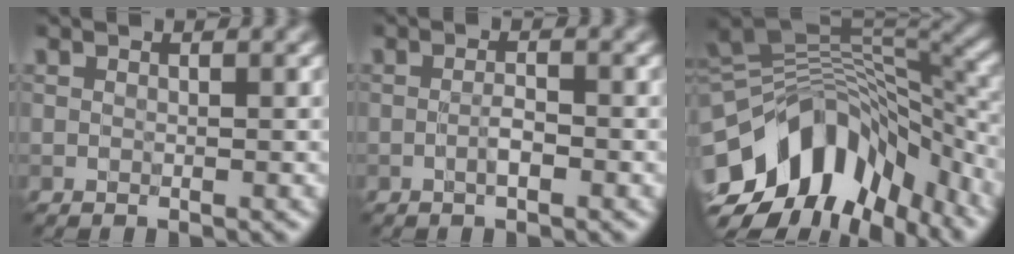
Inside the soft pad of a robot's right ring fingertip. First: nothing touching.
{"total": 1.4, "force": [-0.5, 0.3, 1.2], "torque": [-0.024, 0.001, -0.011]}
{"total": 13.9, "force": [-5.6, 8.7, 9.3], "torque": [-0.176, 0.003, -0.088]}